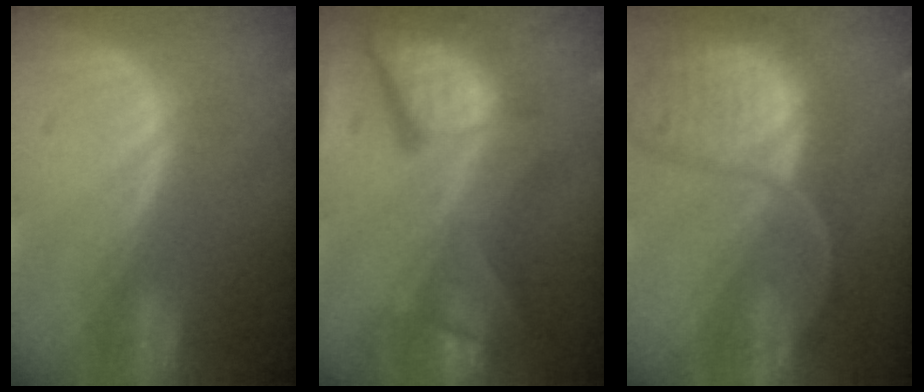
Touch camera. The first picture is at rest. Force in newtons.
{"total": 12.9, "press": 10.6, "slide": 7.3}
{"total": 12.0, "press": 9.9, "slide": 6.9}